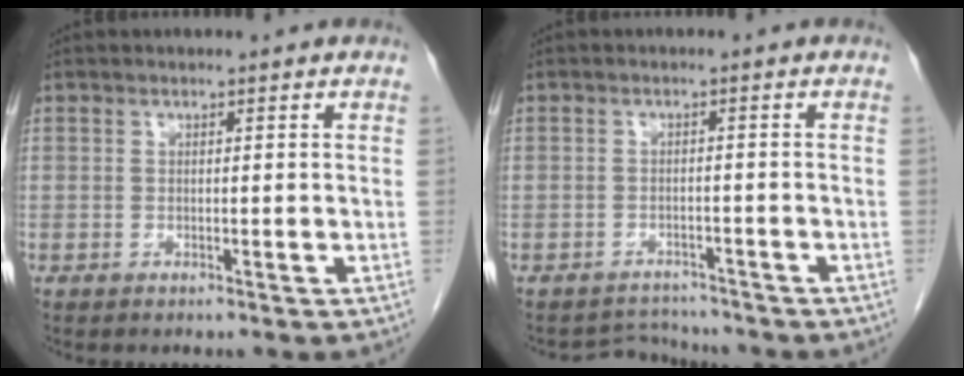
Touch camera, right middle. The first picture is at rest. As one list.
[{"total": 3.3, "force": [-3.1, 0.7, -1.1], "torque": [0.017, 0.004, -0.046]}]